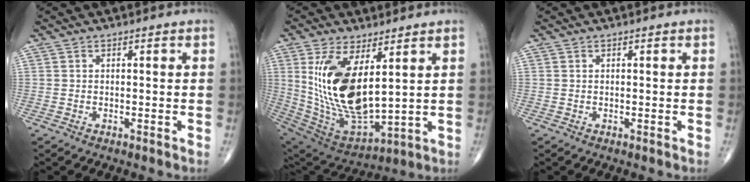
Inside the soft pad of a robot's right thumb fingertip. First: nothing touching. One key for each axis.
{"total": 18.9, "fx": 4.7, "fy": 8.6, "fz": 16.1, "tx": -0.304, "ty": -0.030, "tz": 0.111}
{"total": 0.0}